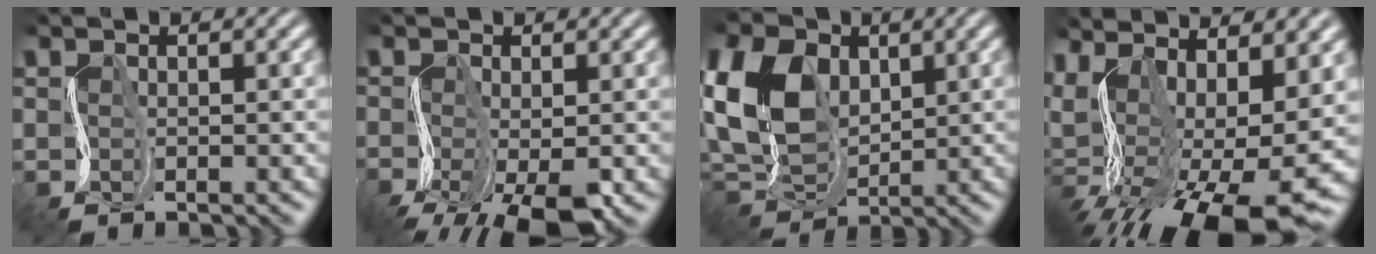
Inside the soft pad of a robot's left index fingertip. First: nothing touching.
{"total": 6.9, "force": [-3.6, 2.3, 5.4], "torque": [-0.103, -0.010, -0.063]}
{"total": 8.6, "force": [1.8, 6.1, 5.7], "torque": [-0.141, 0.018, 0.019]}
{"total": 15.6, "force": [-1.5, 5.6, 14.5], "torque": [-0.222, -0.031, 0.026]}